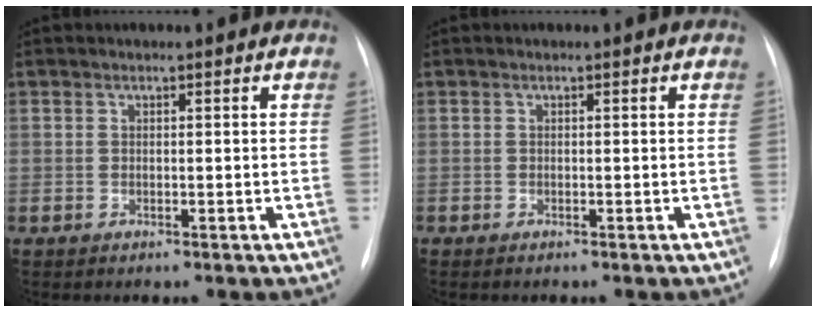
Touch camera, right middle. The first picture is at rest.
{"total": 0.0}